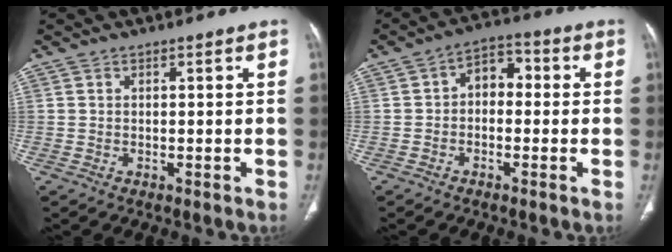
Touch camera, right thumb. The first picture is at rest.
{"total": 6.0, "force": [-0.2, 4.2, 4.3], "torque": [-0.043, 0.028, -0.018]}